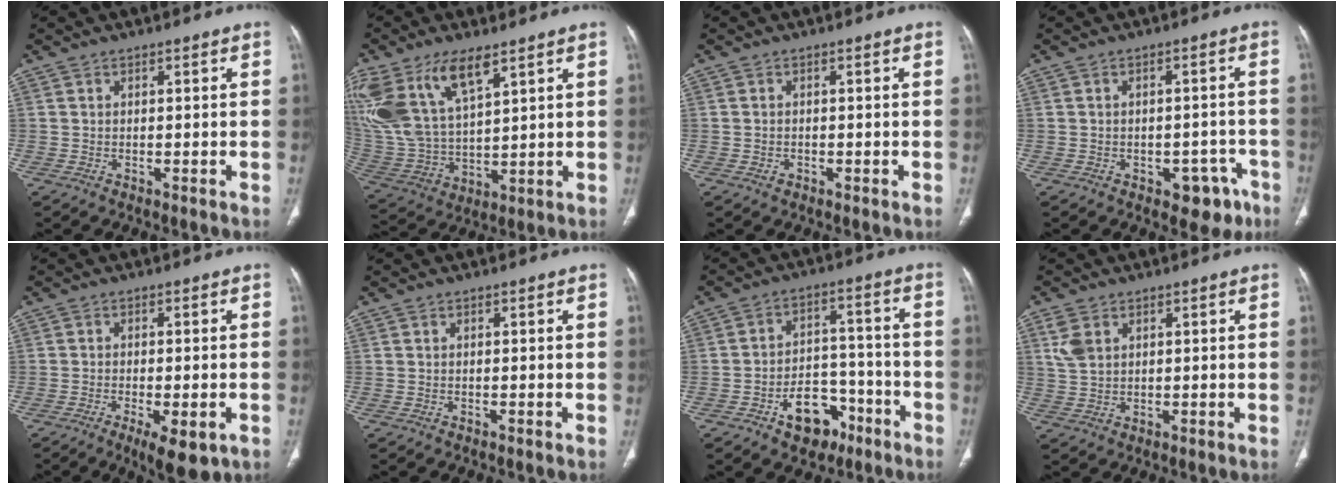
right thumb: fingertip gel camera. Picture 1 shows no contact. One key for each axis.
{"total": 19.3, "fx": 10.3, "fy": 9.0, "fz": 13.5, "tx": -0.294, "ty": -0.027, "tz": 0.217}
{"total": 1.0, "fx": -0.4, "fy": 0.8, "fz": 0.4, "tx": -0.005, "ty": 0.004, "tz": -0.004}
{"total": 6.5, "fx": -3.5, "fy": 4.0, "fz": 3.7, "tx": -0.017, "ty": 0.027, "tz": -0.039}
{"total": 8.0, "fx": -3.7, "fy": 2.9, "fz": 6.5, "tx": -0.091, "ty": -0.004, "tz": -0.050}
{"total": 0.0}
{"total": 10.6, "fx": -5.8, "fy": 7.0, "fz": 5.4, "tx": -0.043, "ty": 0.051, "tz": -0.083}
{"total": 4.3, "fx": 2.0, "fy": 2.8, "fz": 2.7, "tx": -0.057, "ty": -0.001, "tz": 0.049}